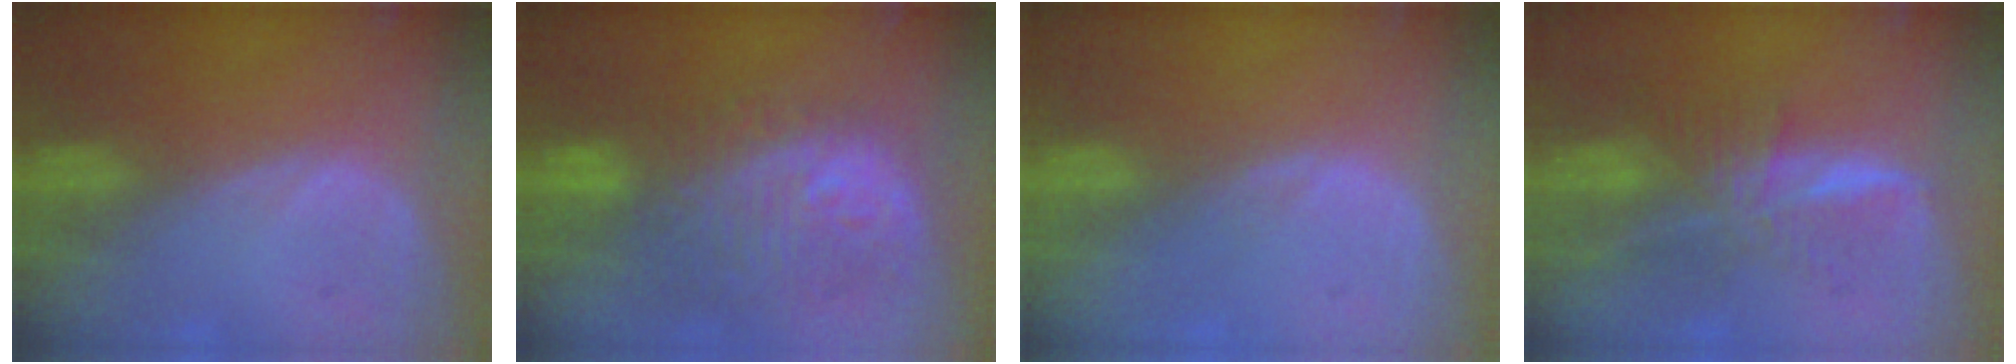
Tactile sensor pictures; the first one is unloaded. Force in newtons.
{"total": 11.3, "press": 10.6, "slide": 3.9}
{"total": 0.5, "press": 0.5, "slide": 0.1}
{"total": 7.4, "press": 6.2, "slide": 3.9}